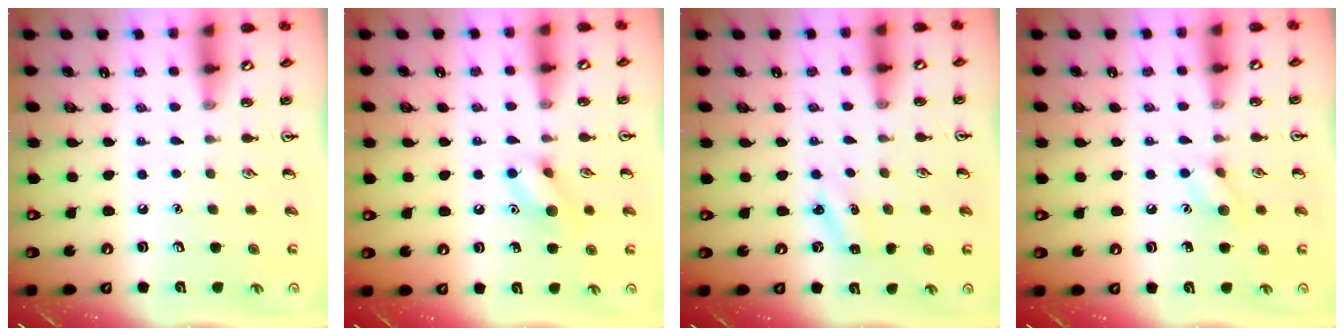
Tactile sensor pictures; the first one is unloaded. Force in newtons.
{"total": 8.9, "press": 8.9, "slide": 0.6}
{"total": 2.5, "press": 2.3, "slide": 0.8}
{"total": 6.1, "press": 6.0, "slide": 1.0}